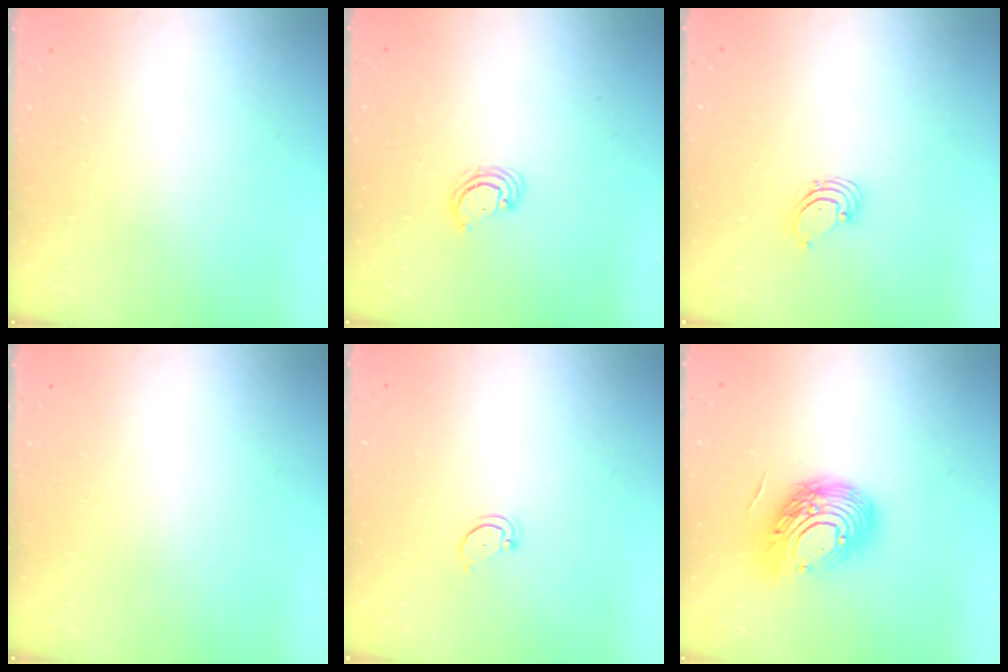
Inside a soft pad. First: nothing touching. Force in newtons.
{"total": 2.5, "press": 2.5, "slide": 0.3}
{"total": 1.5, "press": 1.5, "slide": 0.1}
{"total": 0.0}
{"total": 2.7, "press": 2.7, "slide": 0.2}
{"total": 16.2, "press": 16.1, "slide": 1.8}